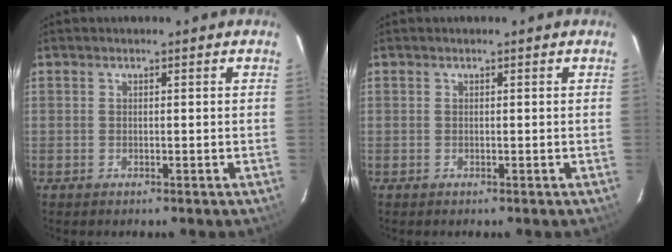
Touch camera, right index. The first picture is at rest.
{"total": 0.0}